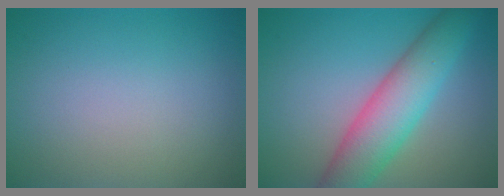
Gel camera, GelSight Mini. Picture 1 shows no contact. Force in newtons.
{"total": 6.9, "press": 6.9, "slide": 0.1}